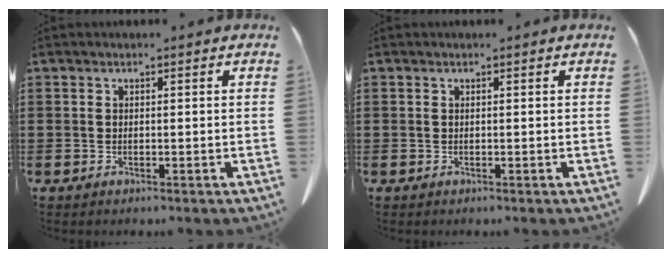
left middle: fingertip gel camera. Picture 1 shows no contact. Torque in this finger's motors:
{"motor_torque": [-0.05, 0.04, 0.00, 0.00]}